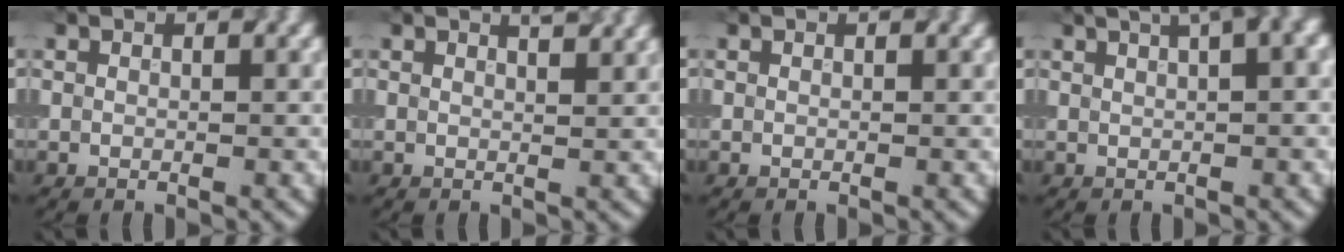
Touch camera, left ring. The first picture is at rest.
{"total": 1.1, "force": [1.0, -0.1, 0.4], "torque": [-0.008, 0.003, 0.023]}
{"total": 0.0}
{"total": 5.8, "force": [3.1, 1.8, 4.5], "torque": [-0.062, 0.040, 0.044]}